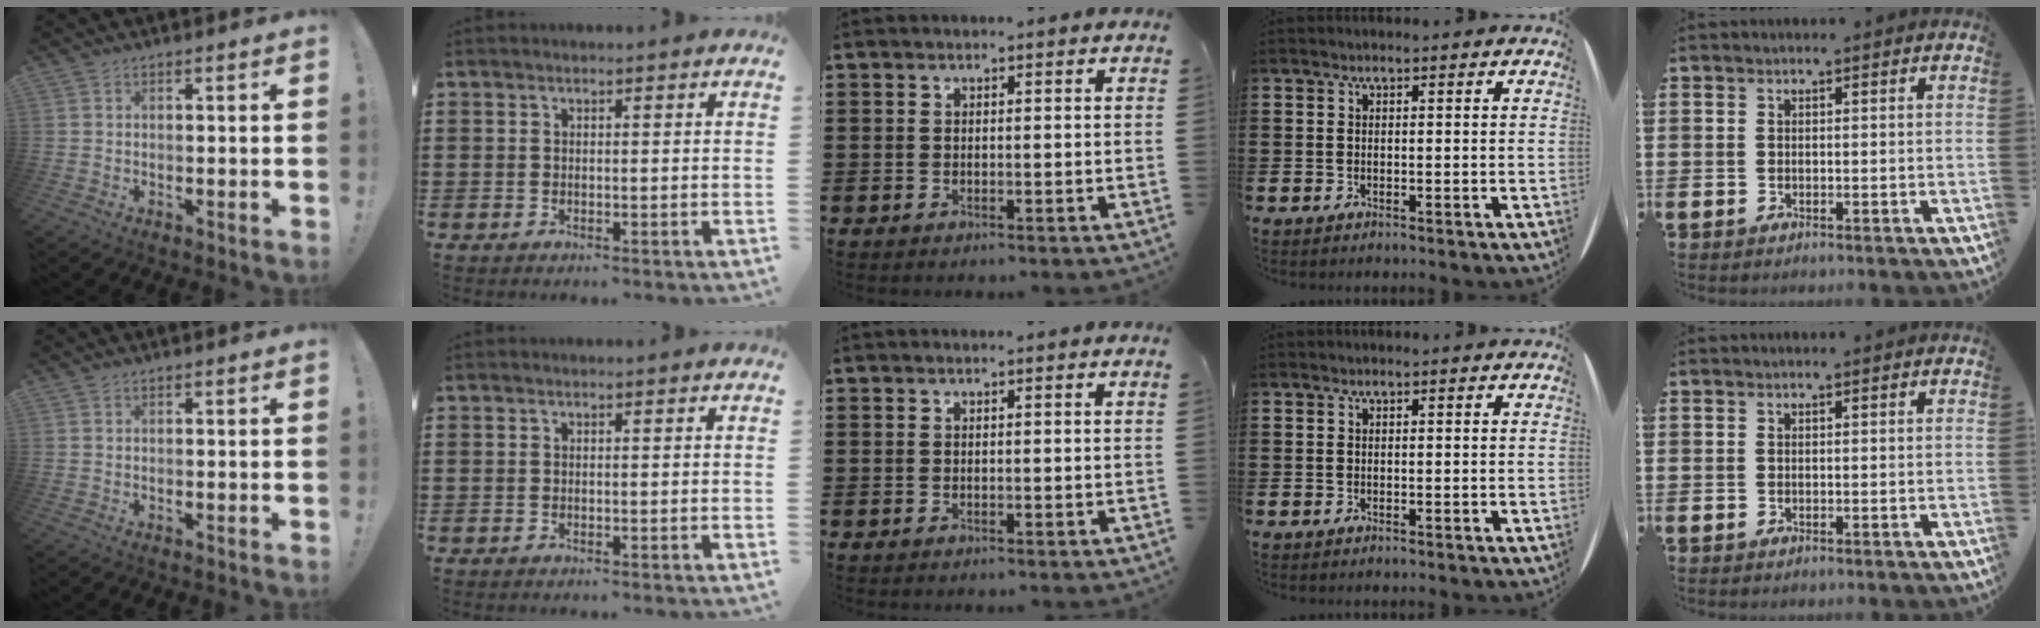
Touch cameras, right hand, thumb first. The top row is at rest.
{}